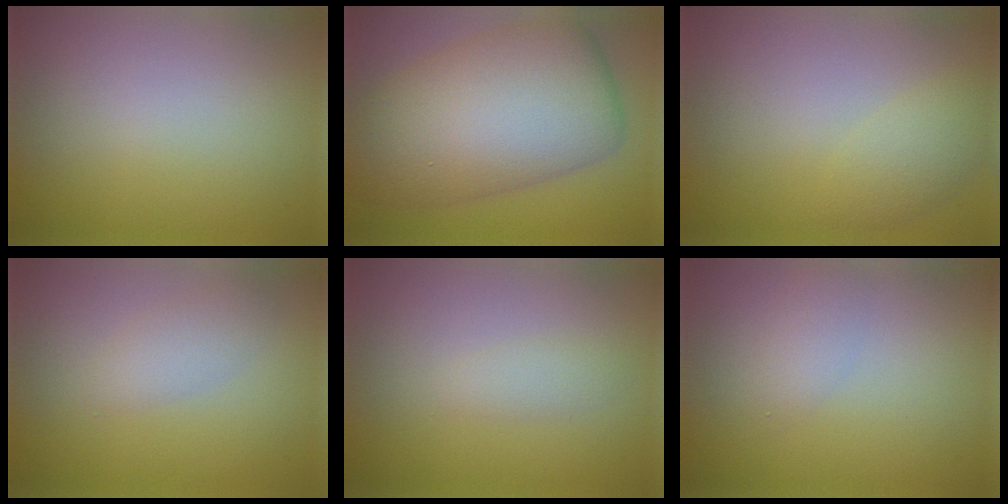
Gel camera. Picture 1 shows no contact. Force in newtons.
{"total": 12.4, "press": 12.4, "slide": 0.4}
{"total": 2.3, "press": 2.3, "slide": 0.2}
{"total": 3.0, "press": 3.0, "slide": 0.2}
{"total": 1.3, "press": 1.3, "slide": 0.1}
{"total": 1.6, "press": 1.6, "slide": 0.1}